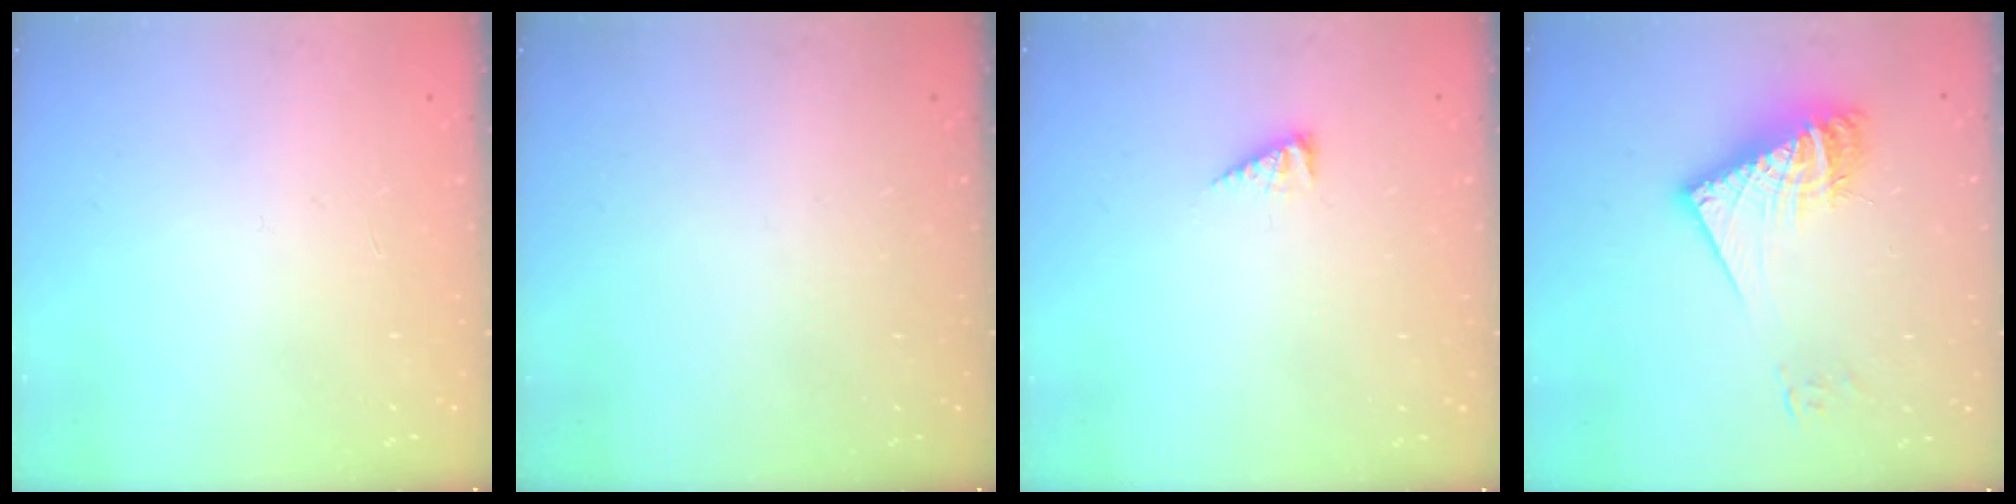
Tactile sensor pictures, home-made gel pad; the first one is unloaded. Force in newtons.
{"total": 0.0}
{"total": 3.2, "press": 3.1, "slide": 0.6}
{"total": 15.1, "press": 15.0, "slide": 1.6}